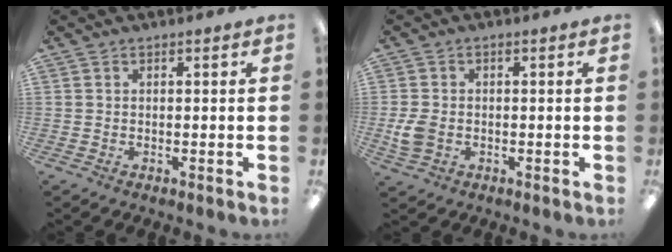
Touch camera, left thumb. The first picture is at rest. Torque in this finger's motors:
{"motor_torque": [-0.09, 0.11, -0.04, 0.04, 0.00]}